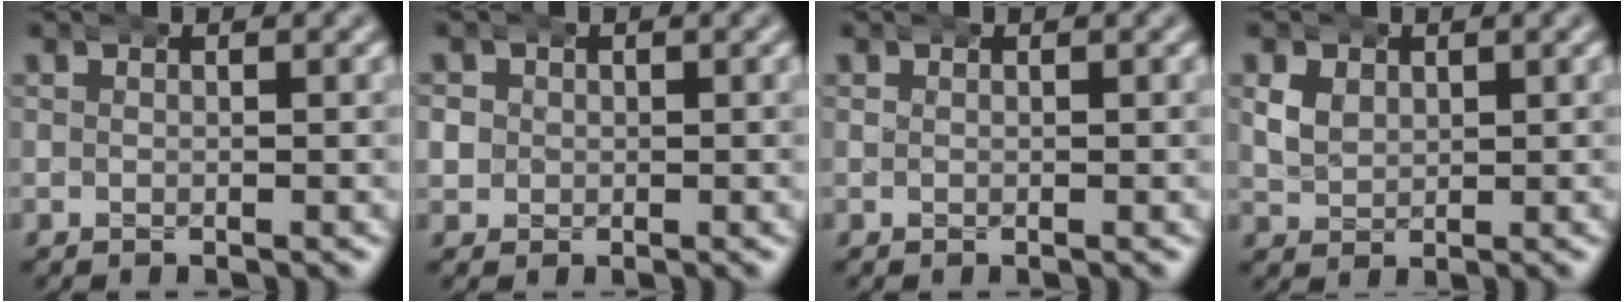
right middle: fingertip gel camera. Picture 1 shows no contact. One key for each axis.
{"total": 1.4, "fx": 0.3, "fy": 1.4, "fz": 0.0, "tx": -0.009, "ty": -0.002, "tz": 0.006}
{"total": 0.6, "fx": 0.1, "fy": -0.5, "fz": -0.4, "tx": 0.010, "ty": -0.001, "tz": 0.003}
{"total": 2.0, "fx": 0.8, "fy": 1.8, "fz": 0.5, "tx": -0.016, "ty": -0.006, "tz": 0.020}